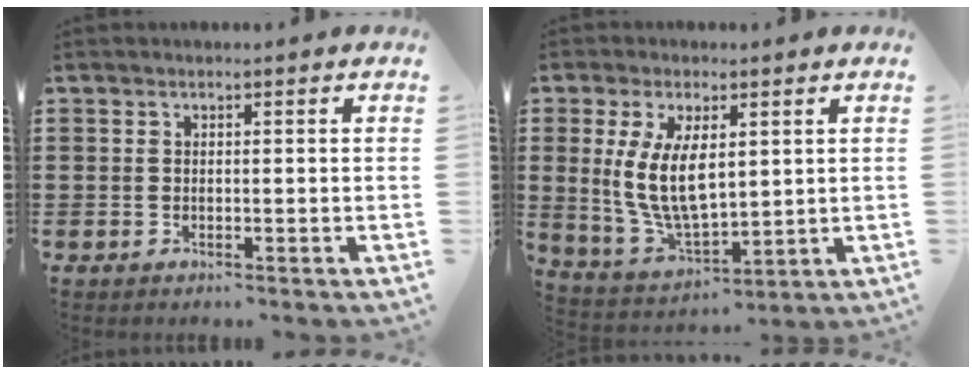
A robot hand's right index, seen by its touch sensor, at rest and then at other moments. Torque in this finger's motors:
{"motor_torque": [2.04, 0.10, 1.05, 0.21]}